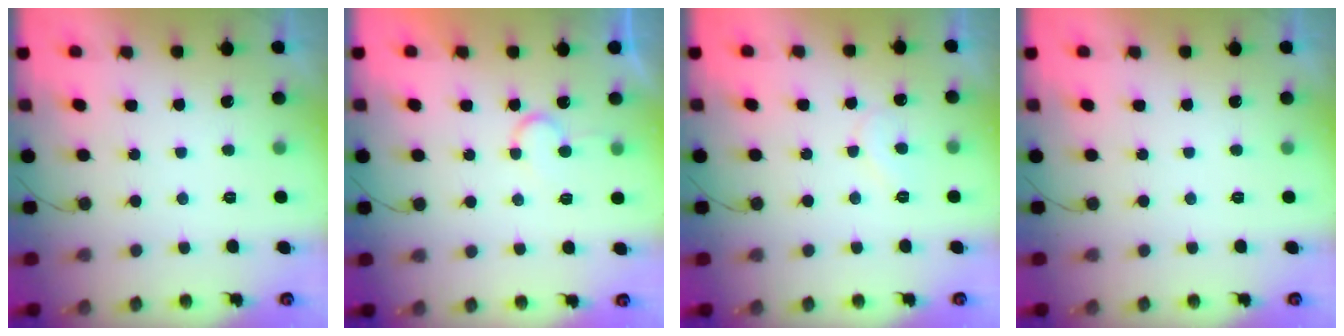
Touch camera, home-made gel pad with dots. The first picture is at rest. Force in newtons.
{"total": 6.0, "press": 6.0, "slide": 0.6}
{"total": 4.9, "press": 4.9, "slide": 0.4}
{"total": 0.0}